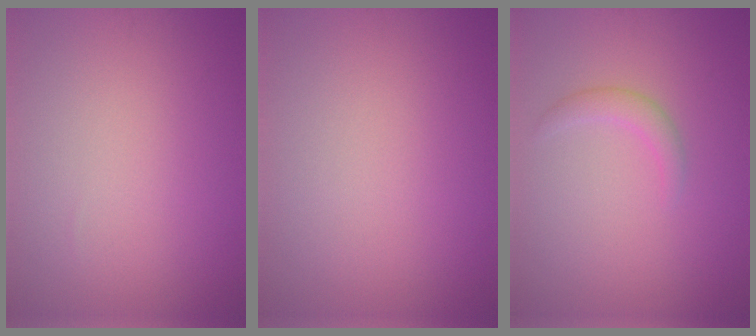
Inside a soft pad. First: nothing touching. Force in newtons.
{"total": 0.0}
{"total": 1.4, "press": 1.4, "slide": 0.2}